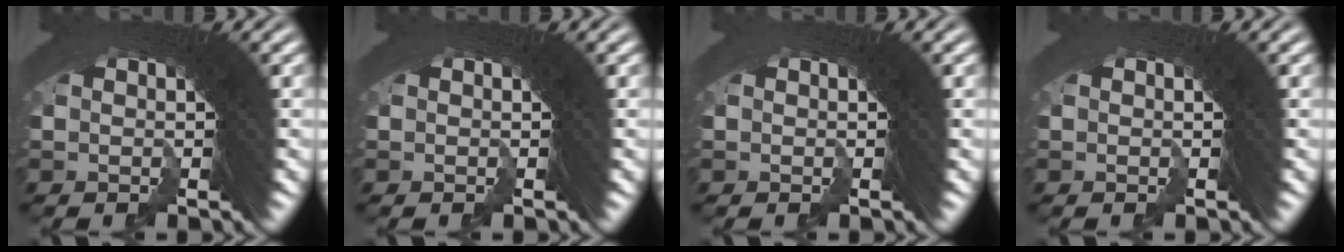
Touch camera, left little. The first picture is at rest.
{"total": 0.0}
{"total": 0.7, "force": [-0.1, -0.4, -0.5], "torque": [0.009, 0.000, -0.002]}
{"total": 0.7, "force": [-0.1, -0.3, -0.6], "torque": [0.009, -0.001, -0.002]}